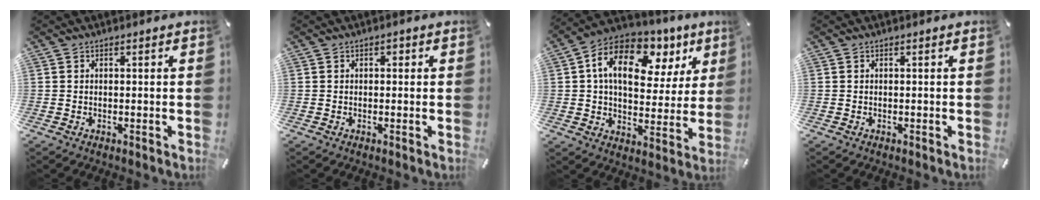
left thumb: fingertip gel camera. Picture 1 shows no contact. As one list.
[{"total": 0.9, "force": [0.1, 0.7, 0.5], "torque": [-0.011, 0.008, -0.001]}, {"total": 16.9, "force": [7.3, 11.0, 10.5], "torque": [-0.168, -0.025, 0.126]}, {"total": 0.0}]